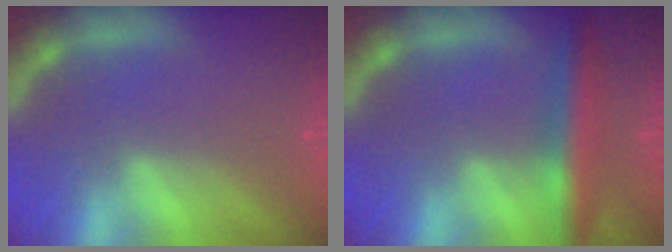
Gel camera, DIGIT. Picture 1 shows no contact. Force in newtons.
{"total": 5.5}